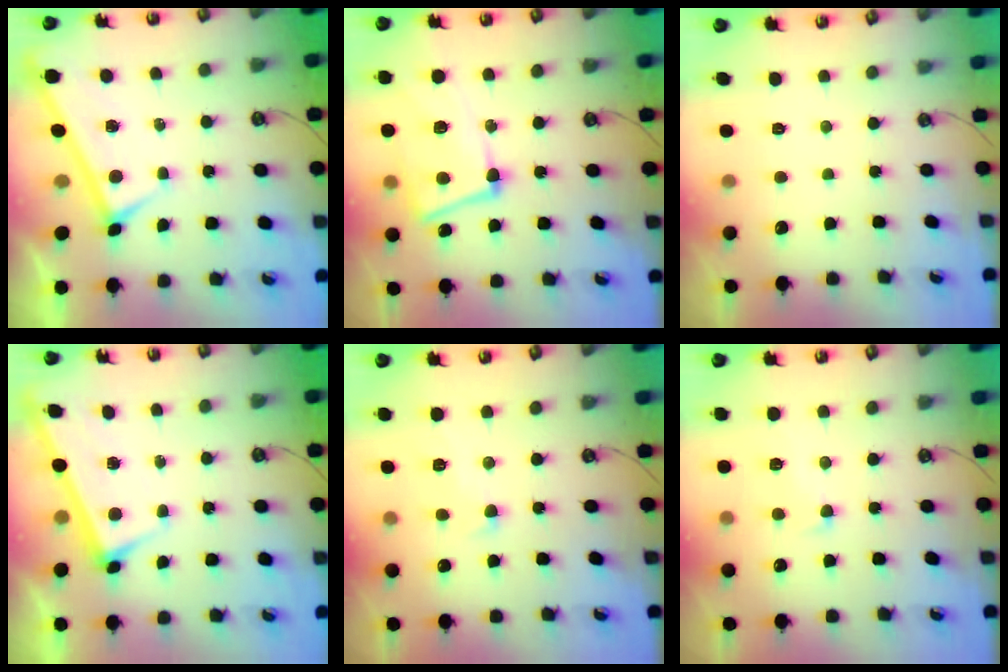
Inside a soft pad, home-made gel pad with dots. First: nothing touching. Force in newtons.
{"total": 8.9, "press": 8.7, "slide": 2.0}
{"total": 0.0}
{"total": 2.8, "press": 2.8, "slide": 0.5}
{"total": 1.0, "press": 0.7, "slide": 0.7}
{"total": 2.2, "press": 1.7, "slide": 1.4}